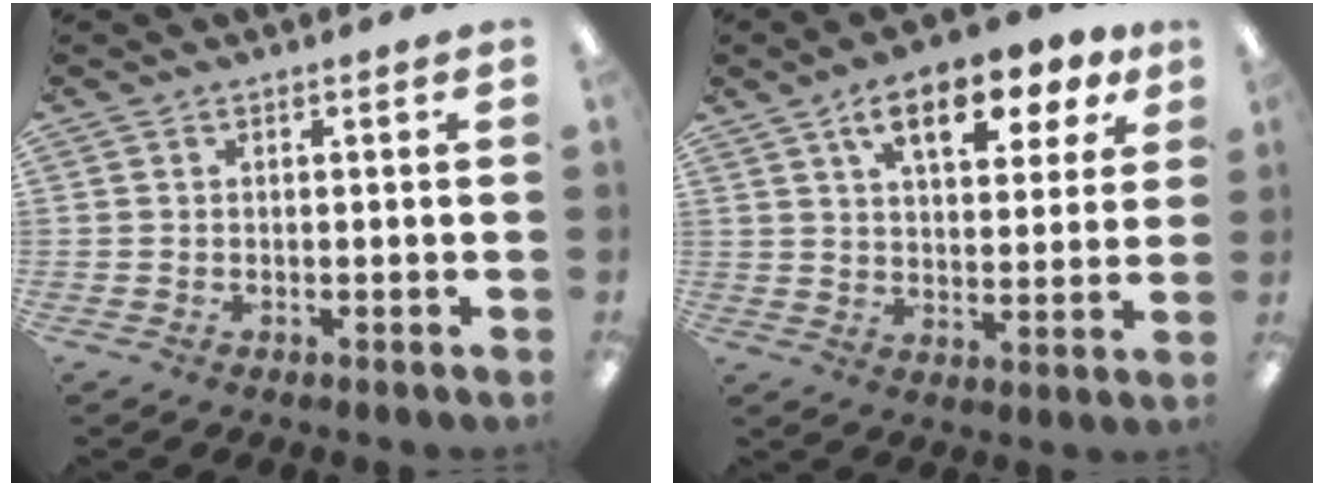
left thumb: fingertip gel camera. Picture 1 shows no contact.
{"total": 12.3, "force": [7.1, 5.5, 8.5], "torque": [-0.123, -0.022, 0.119]}